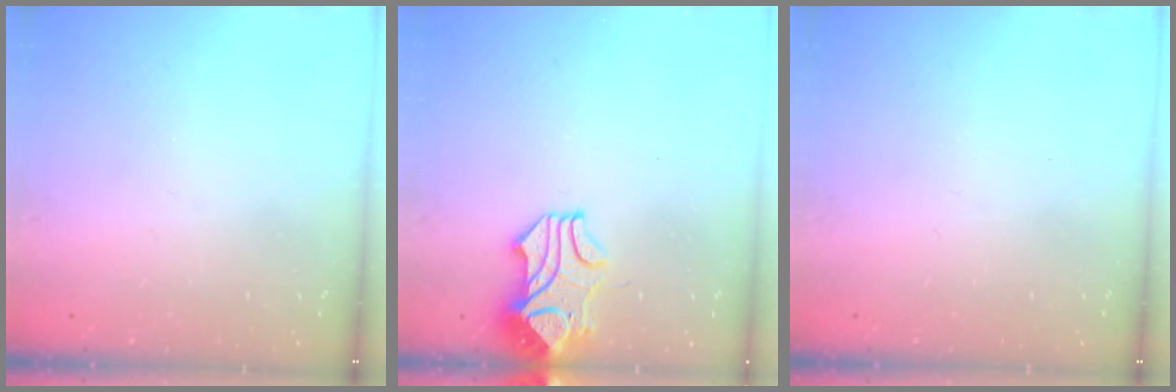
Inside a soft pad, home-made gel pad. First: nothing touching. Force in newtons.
{"total": 2.5, "press": 2.2, "slide": 1.1}
{"total": 0.0}